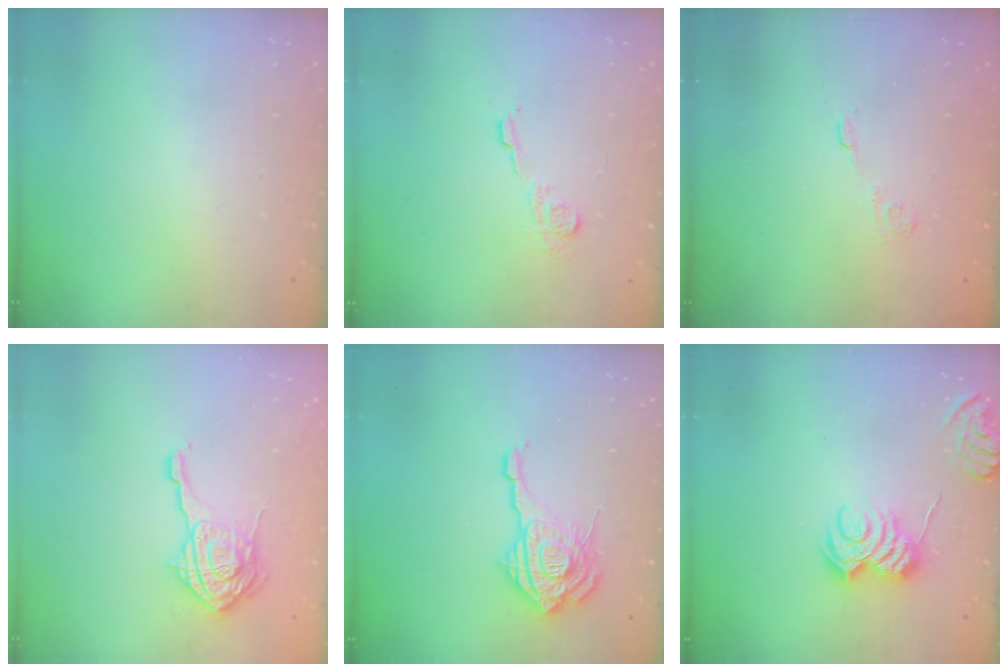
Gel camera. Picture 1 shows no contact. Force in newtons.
{"total": 7.3, "press": 7.2, "slide": 0.4}
{"total": 2.7, "press": 2.3, "slide": 1.4}
{"total": 15.4, "press": 15.4, "slide": 0.7}
{"total": 16.9, "press": 16.8, "slide": 1.7}
{"total": 5.4, "press": 5.3, "slide": 1.0}